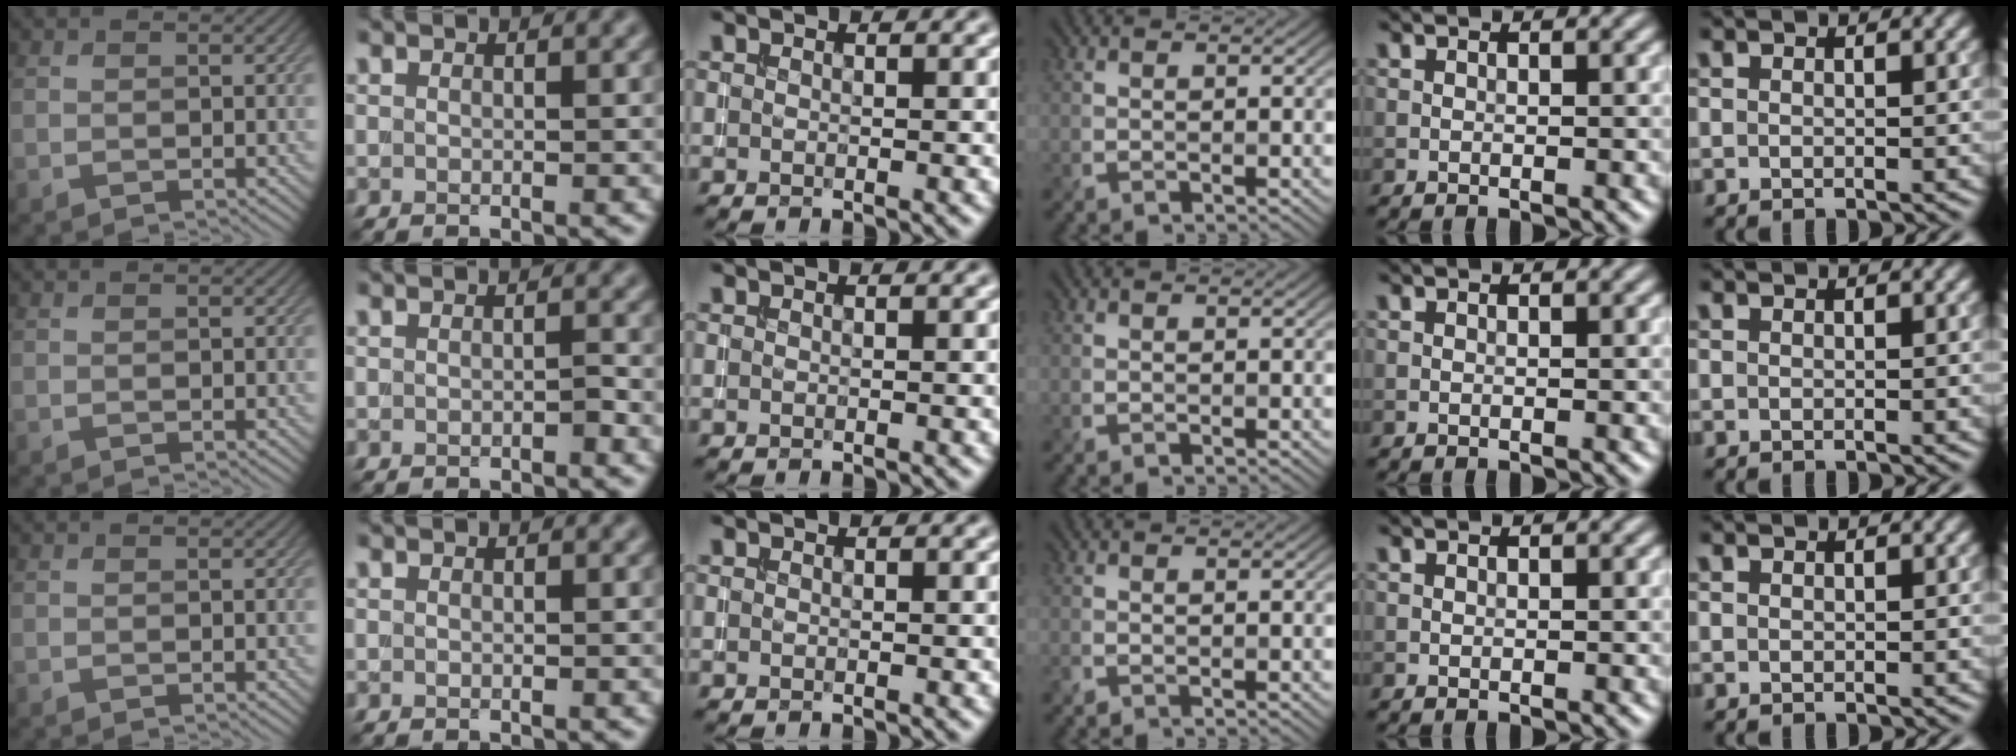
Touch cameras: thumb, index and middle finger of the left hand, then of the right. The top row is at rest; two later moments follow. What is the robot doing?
{"motion": "extract", "object": "drawer"}